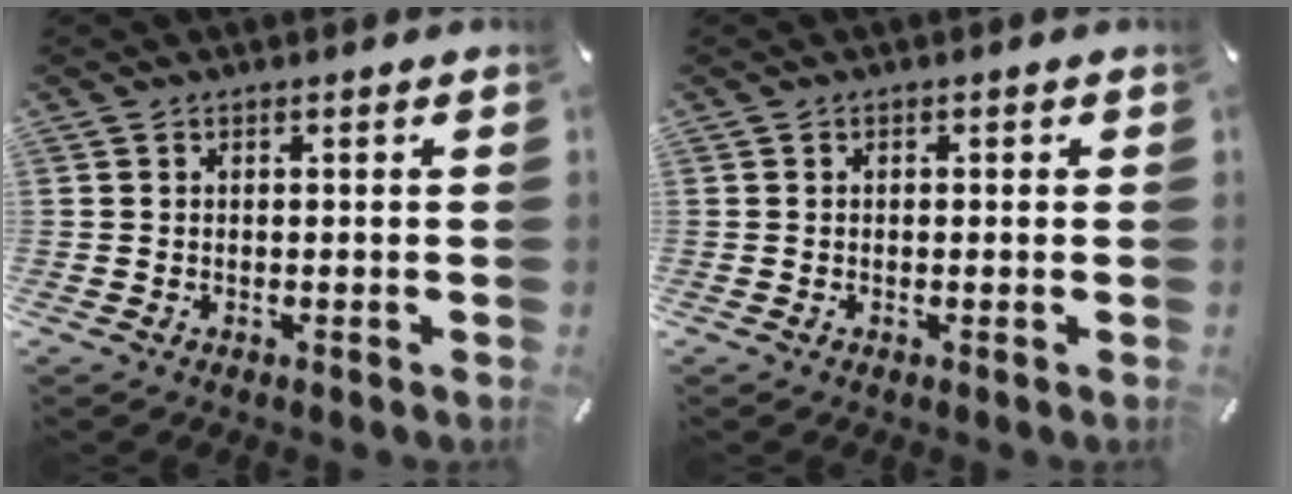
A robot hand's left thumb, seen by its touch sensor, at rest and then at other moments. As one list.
[{"total": 0.6, "force": [-0.2, 0.5, 0.4], "torque": [-0.007, 0.002, -0.004]}]